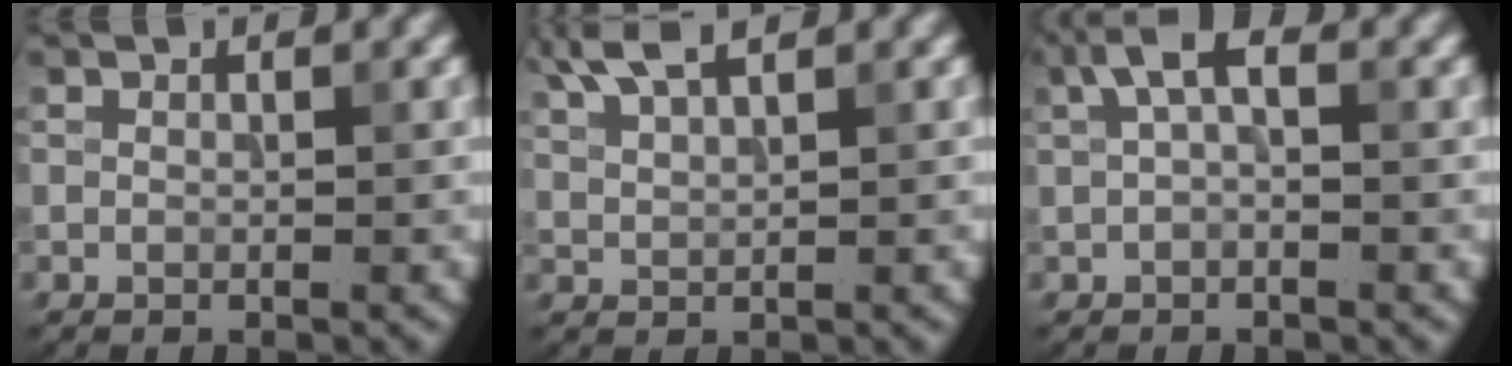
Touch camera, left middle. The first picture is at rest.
{"total": 3.5, "force": [2.6, 0.7, 2.1], "torque": [-0.047, 0.011, 0.056]}
{"total": 2.7, "force": [0.8, 1.1, 2.4], "torque": [-0.044, 0.011, 0.008]}